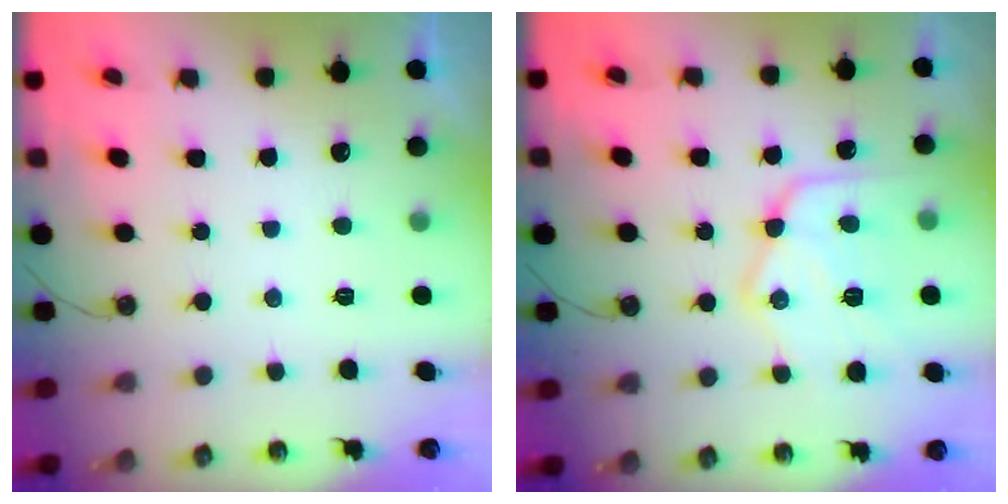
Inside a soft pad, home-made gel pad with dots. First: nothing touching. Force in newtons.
{"total": 18.8, "press": 18.8, "slide": 1.7}